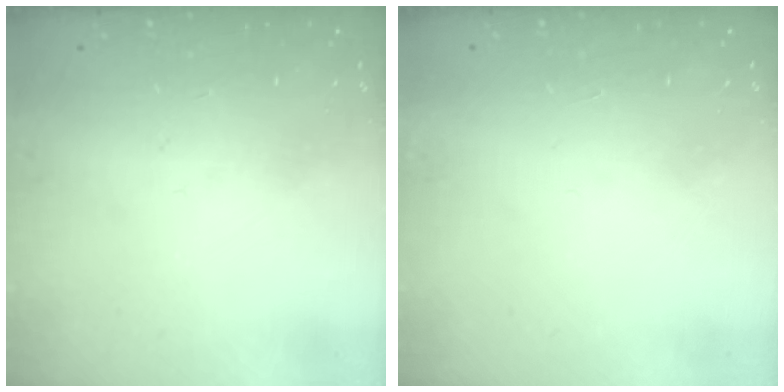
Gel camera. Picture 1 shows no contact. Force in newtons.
{"total": 1.6, "press": 1.6, "slide": 0.1}